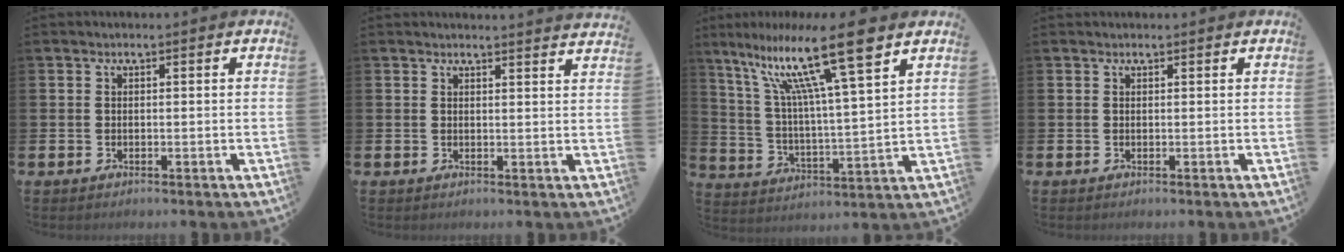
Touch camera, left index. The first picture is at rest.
{"total": 1.9, "force": [1.9, -0.2, -0.3], "torque": [0.012, -0.018, 0.032]}
{"total": 15.3, "force": [10.5, 1.7, 11.0], "torque": [-0.217, -0.049, 0.170]}
{"total": 0.0}